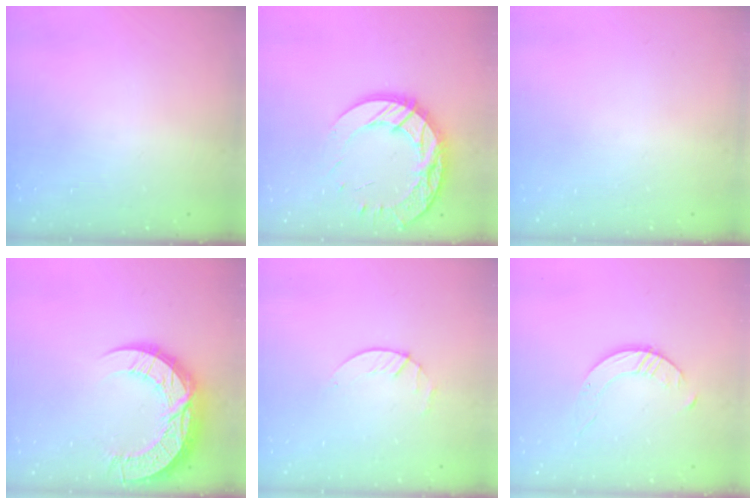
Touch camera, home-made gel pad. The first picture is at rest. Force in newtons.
{"total": 20.4, "press": 20.3, "slide": 1.7}
{"total": 0.0}
{"total": 16.5, "press": 16.5, "slide": 1.2}
{"total": 2.9, "press": 2.9, "slide": 0.4}
{"total": 3.4, "press": 3.3, "slide": 0.4}